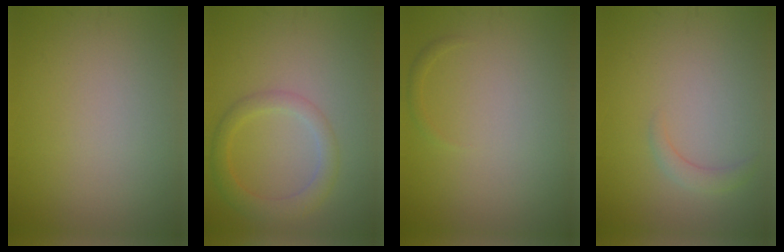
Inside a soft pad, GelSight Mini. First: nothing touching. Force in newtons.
{"total": 3.0, "press": 3.0, "slide": 0.2}
{"total": 0.6, "press": 0.6, "slide": 0.0}
{"total": 1.4, "press": 1.3, "slide": 0.3}